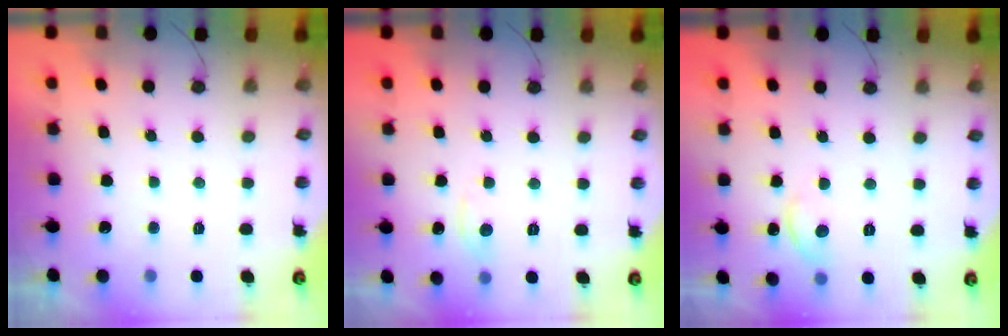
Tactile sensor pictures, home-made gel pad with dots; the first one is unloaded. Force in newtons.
{"total": 3.1, "press": 3.1, "slide": 0.5}
{"total": 6.2, "press": 6.2, "slide": 0.6}